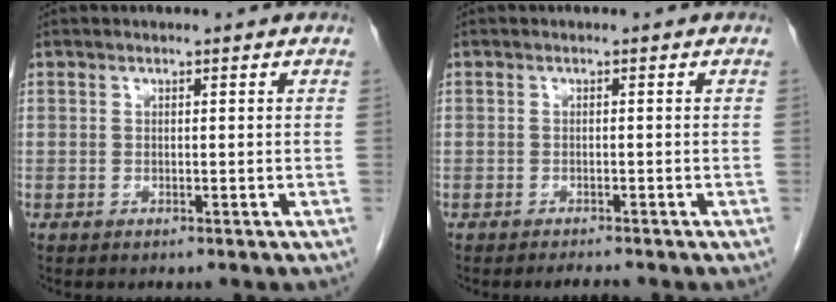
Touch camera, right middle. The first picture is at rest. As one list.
[{"total": 1.3, "force": [-1.3, -0.1, 0.4], "torque": [-0.009, -0.005, -0.017]}]